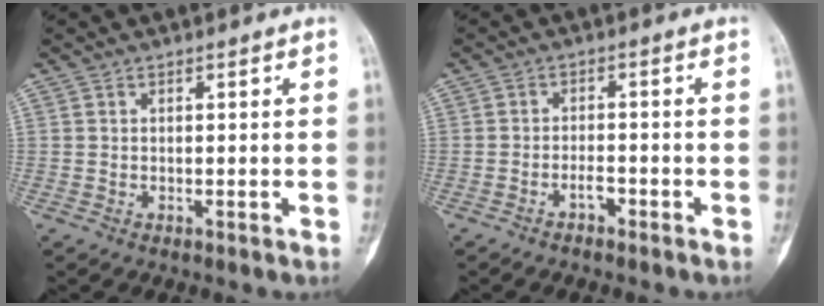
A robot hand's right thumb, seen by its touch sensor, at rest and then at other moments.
{"total": 2.3, "force": [-1.6, 0.9, 1.3], "torque": [-0.024, 0.013, -0.031]}